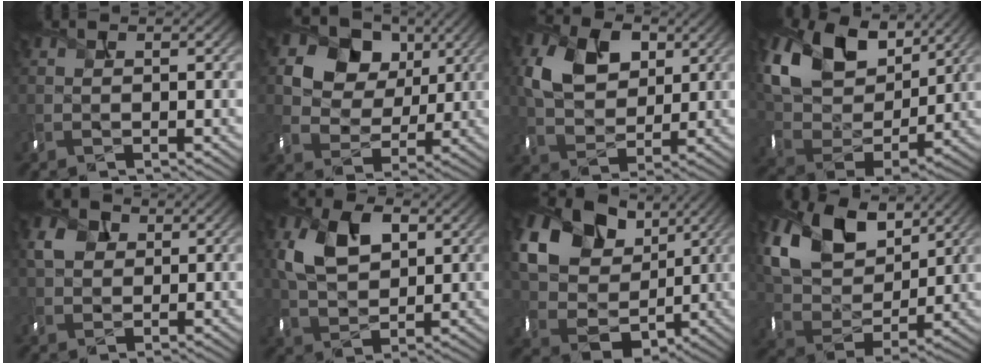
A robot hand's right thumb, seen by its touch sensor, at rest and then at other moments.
{"total": 9.9, "force": [4.0, 7.9, 4.5], "torque": [-0.107, 0.009, 0.062]}
{"total": 8.6, "force": [2.6, 6.1, 5.5], "torque": [-0.123, -0.002, 0.047]}
{"total": 14.5, "force": [7.8, 9.1, 8.1], "torque": [-0.205, 0.020, 0.140]}
{"total": 3.5, "force": [1.2, 2.9, 1.5], "torque": [-0.044, 0.001, 0.023]}
{"total": 8.0, "force": [2.4, 5.2, 5.6], "torque": [-0.125, 0.000, 0.046]}
{"total": 17.2, "force": [6.4, 13.6, 8.4], "torque": [-0.249, 0.029, 0.147]}
{"total": 13.1, "force": [7.0, 7.9, 7.7], "torque": [-0.189, 0.008, 0.125]}